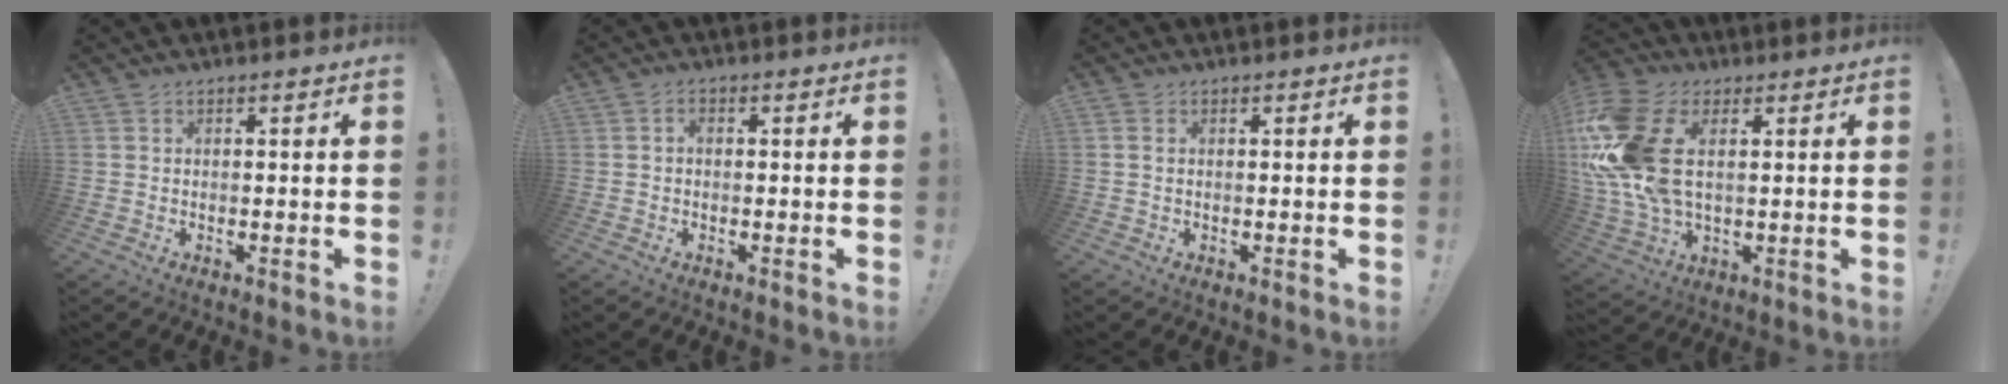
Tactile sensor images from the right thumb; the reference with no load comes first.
{"total": 1.2, "force": [-0.6, 0.8, 0.7], "torque": [-0.016, 0.007, -0.010]}
{"total": 0.9, "force": [0.4, 0.5, 0.6], "torque": [-0.013, 0.002, 0.007]}
{"total": 20.4, "force": [4.1, 12.6, 15.5], "torque": [-0.317, -0.010, 0.076]}